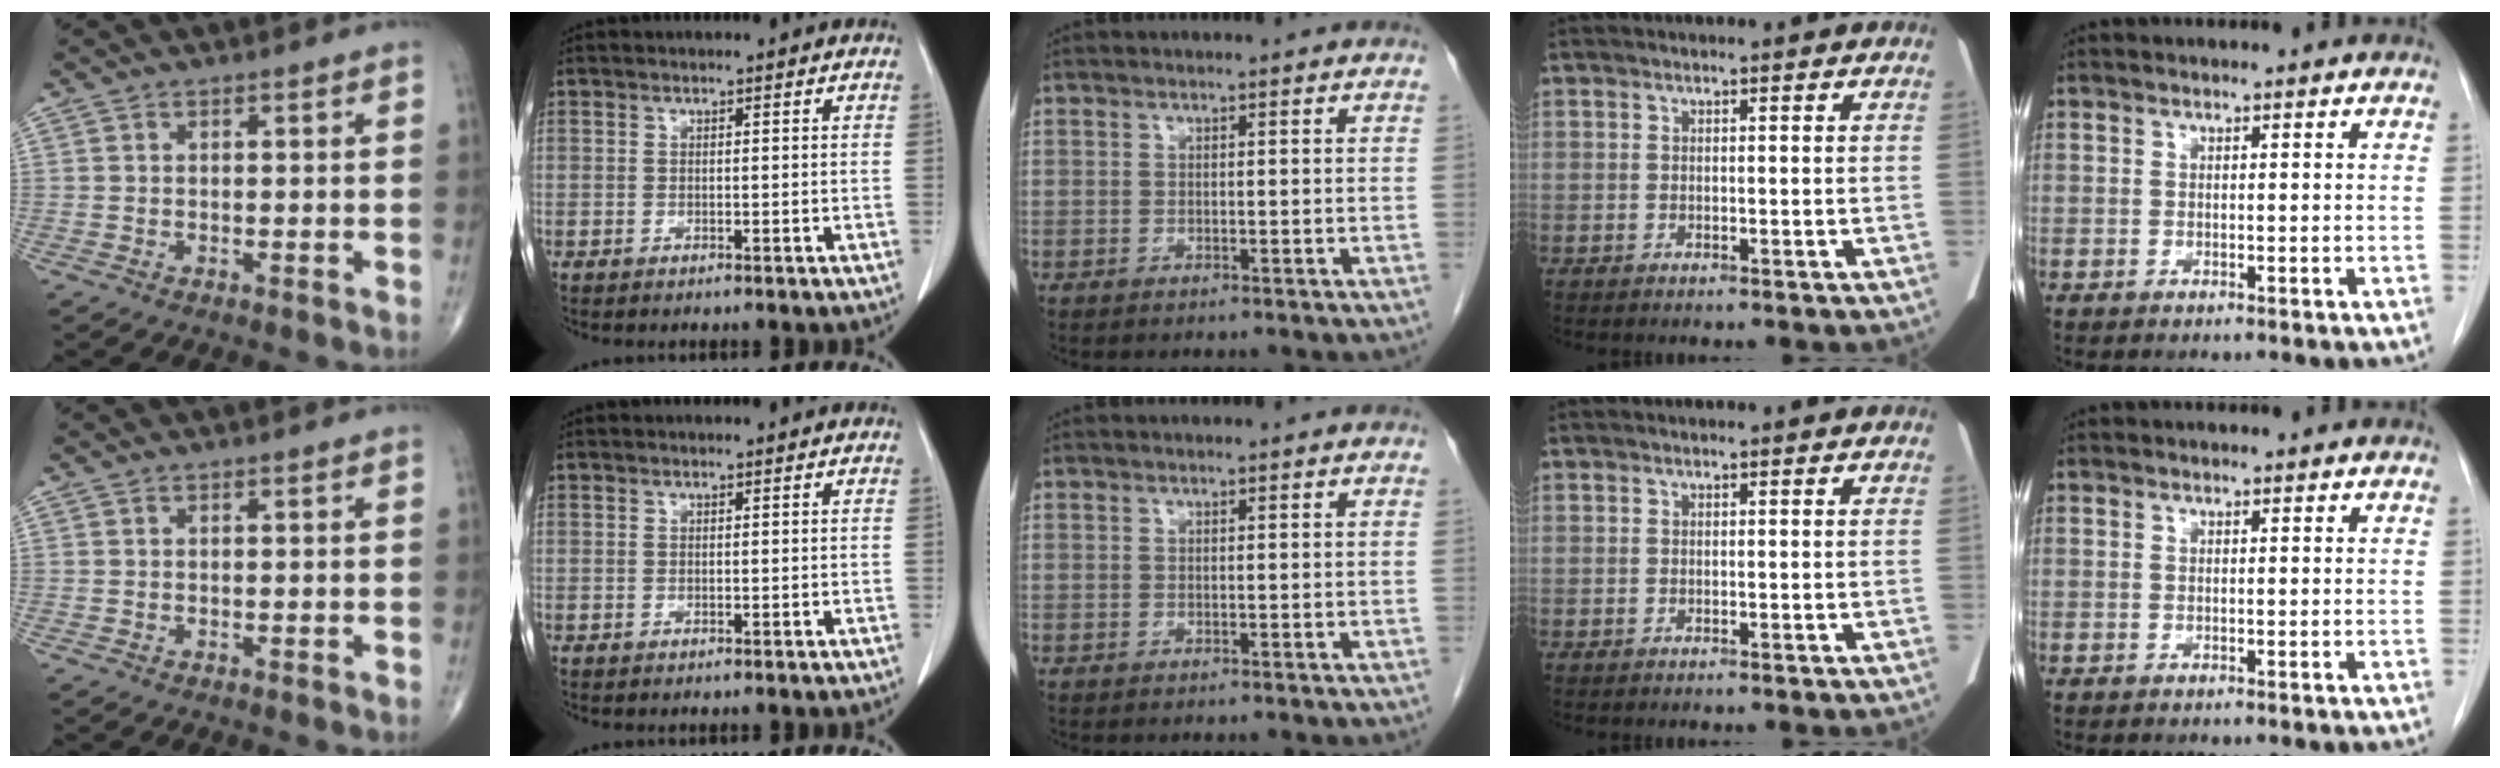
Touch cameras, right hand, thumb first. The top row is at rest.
{}